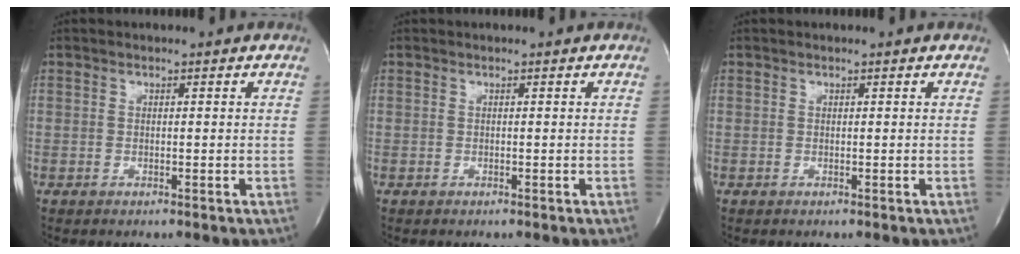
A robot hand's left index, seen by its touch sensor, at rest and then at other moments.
{"total": 0.0}
{"total": 0.0}